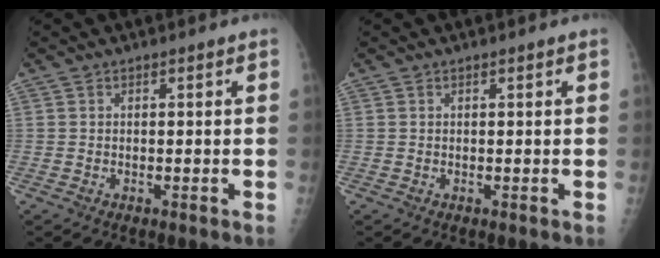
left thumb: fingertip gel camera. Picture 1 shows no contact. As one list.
[{"total": 0.0}]